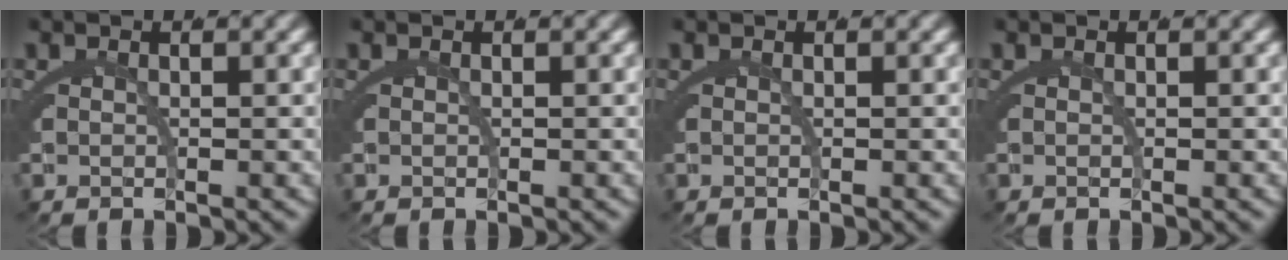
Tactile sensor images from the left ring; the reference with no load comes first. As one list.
[{"total": 0.0}, {"total": 0.0}, {"total": 0.0}]